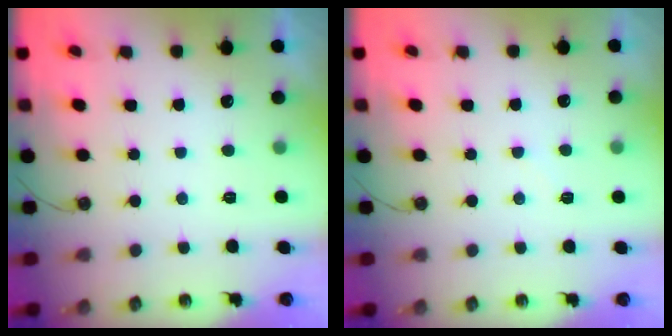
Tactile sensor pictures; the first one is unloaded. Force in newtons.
{"total": 3.8, "press": 3.8, "slide": 0.6}